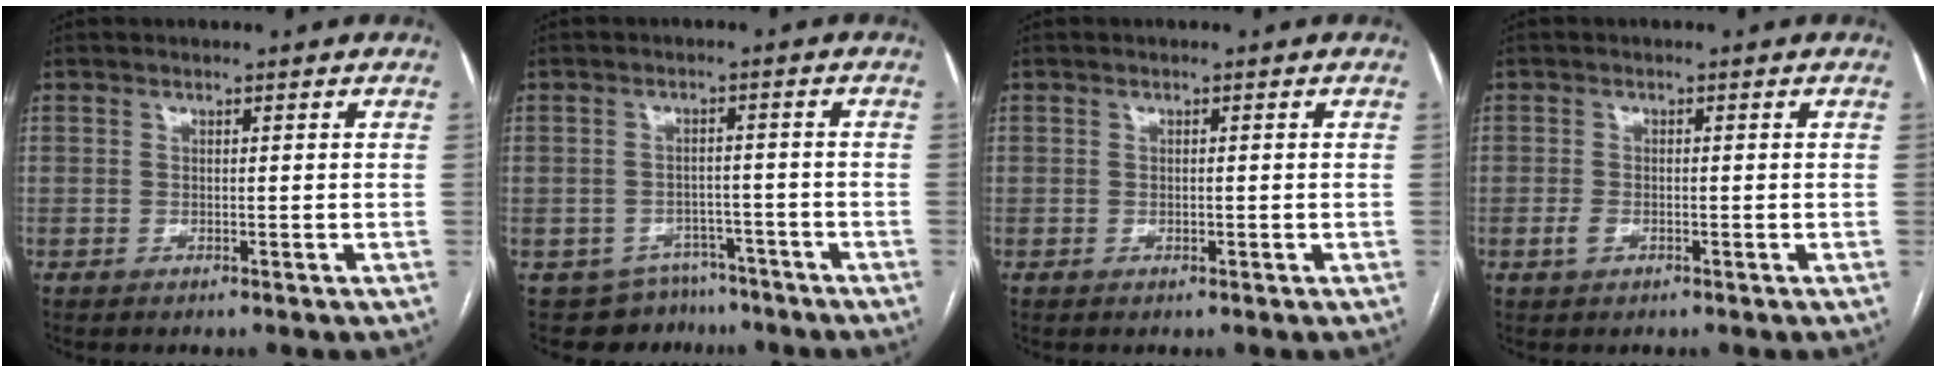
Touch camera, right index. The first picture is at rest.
{"total": 6.4, "force": [-5.0, 3.9, 0.0], "torque": [0.012, 0.019, -0.067]}
{"total": 0.5, "force": [-0.1, 0.3, 0.4], "torque": [-0.009, -0.001, 0.002]}
{"total": 1.5, "force": [-0.6, 0.8, 1.1], "torque": [-0.024, 0.000, -0.009]}